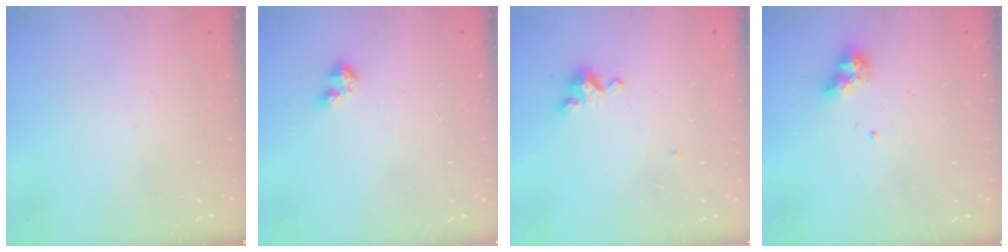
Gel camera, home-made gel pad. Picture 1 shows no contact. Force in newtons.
{"total": 3.4, "press": 3.4, "slide": 0.4}
{"total": 2.9, "press": 2.9, "slide": 0.3}
{"total": 8.5, "press": 8.4, "slide": 0.9}